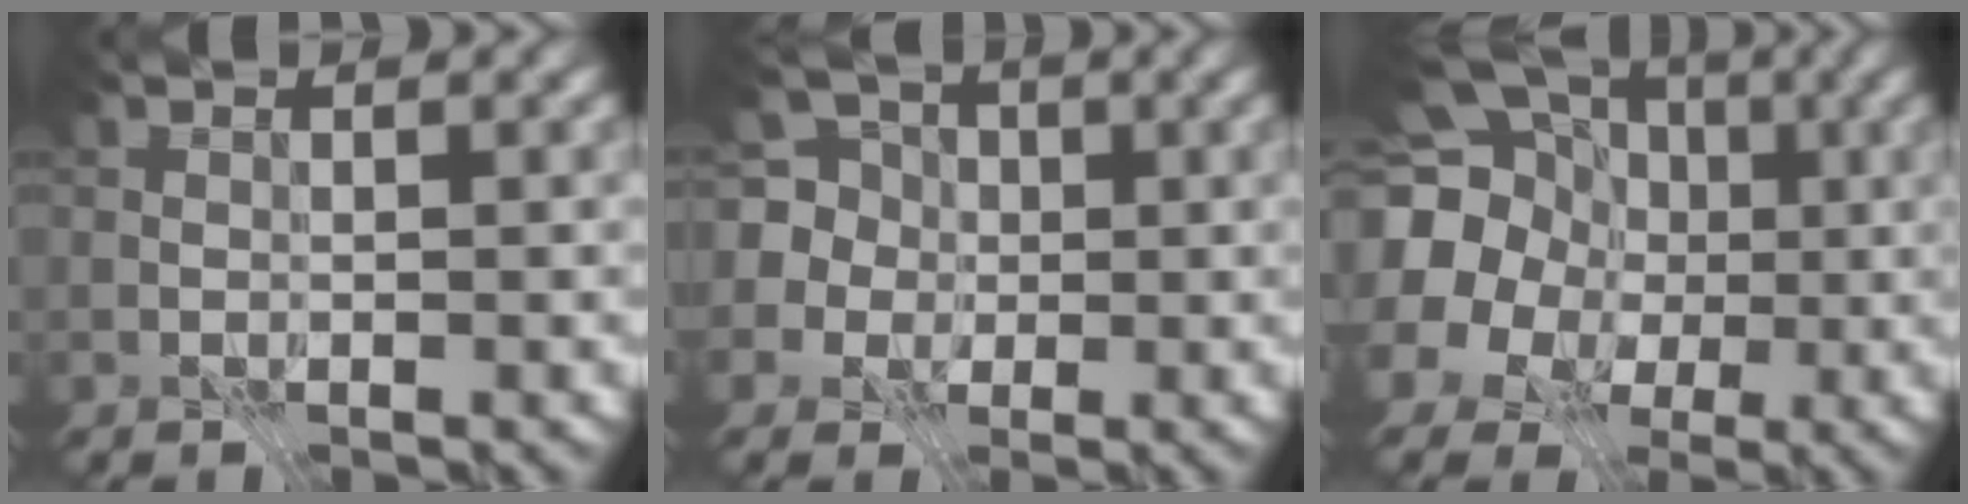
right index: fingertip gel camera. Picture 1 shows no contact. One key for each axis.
{"total": 7.2, "fx": 1.3, "fy": 6.6, "fz": 2.3, "tx": -0.060, "ty": 0.032, "tz": 0.004}
{"total": 18.8, "fx": 2.7, "fy": 17.1, "fz": 7.4, "tx": -0.191, "ty": 0.012, "tz": 0.003}